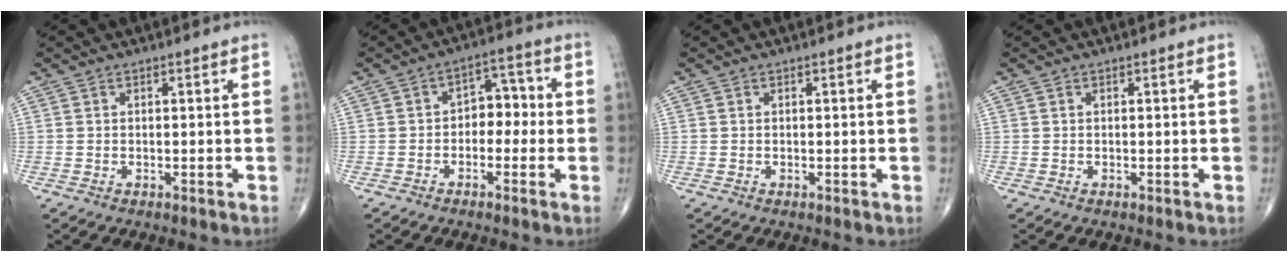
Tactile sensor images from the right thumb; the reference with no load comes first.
{"total": 6.0, "force": [-0.9, 4.2, 4.2], "torque": [-0.028, 0.031, -0.026]}
{"total": 0.0}
{"total": 0.0}